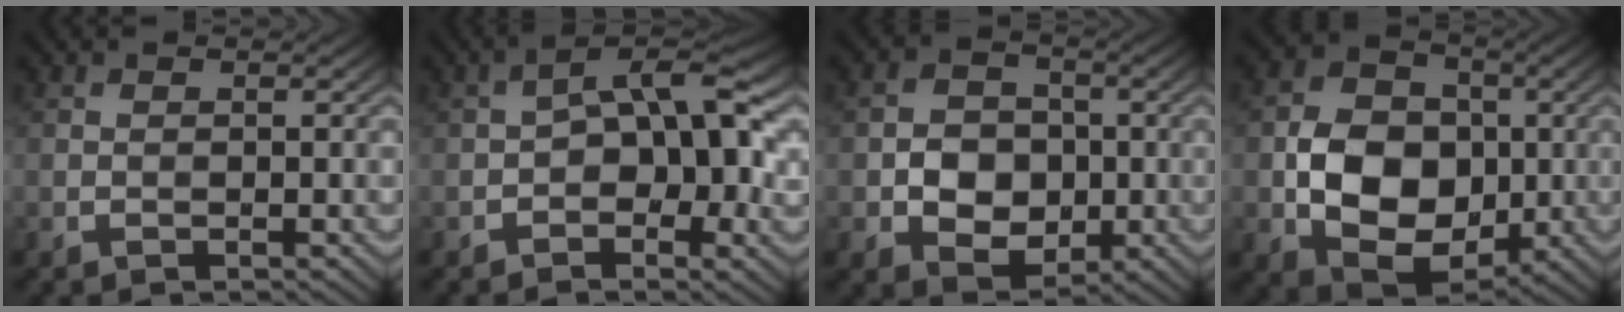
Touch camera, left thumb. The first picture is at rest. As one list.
[{"total": 9.1, "force": [-0.4, 5.0, 7.6], "torque": [-0.103, 0.017, -0.018]}, {"total": 6.1, "force": [-1.2, 4.9, 3.4], "torque": [-0.064, -0.004, -0.030]}, {"total": 11.1, "force": [-1.3, 8.3, 7.3], "torque": [-0.137, -0.007, -0.031]}]